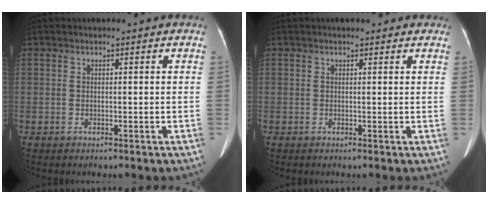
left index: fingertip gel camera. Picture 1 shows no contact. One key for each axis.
{"total": 3.1, "fx": 2.4, "fy": 1.3, "fz": 1.4, "tx": -0.008, "ty": 0.021, "tz": 0.025}